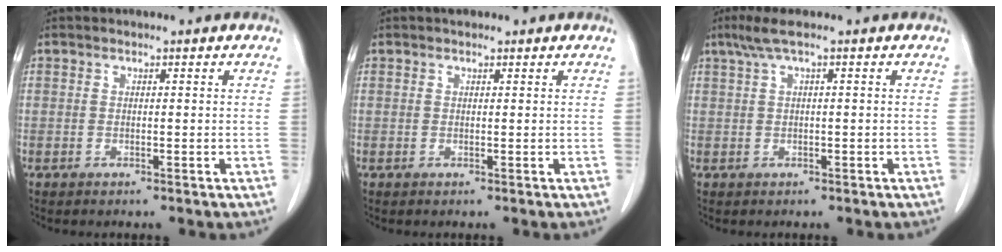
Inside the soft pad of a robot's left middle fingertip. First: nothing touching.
{"total": 1.0, "force": [0.8, 0.4, 0.4], "torque": [-0.013, 0.008, 0.013]}
{"total": 2.7, "force": [1.3, -0.2, 2.3], "torque": [-0.059, 0.022, 0.032]}